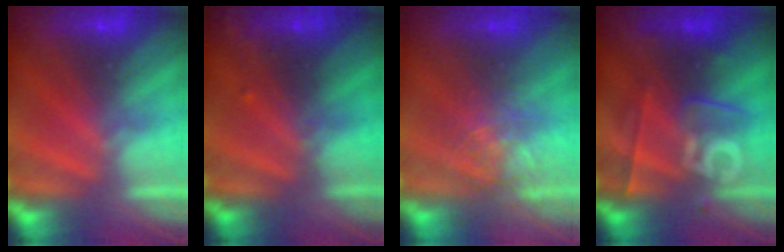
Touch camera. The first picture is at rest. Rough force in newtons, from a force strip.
{"total": 2.9}
{"total": 2.8}
{"total": 2.5}